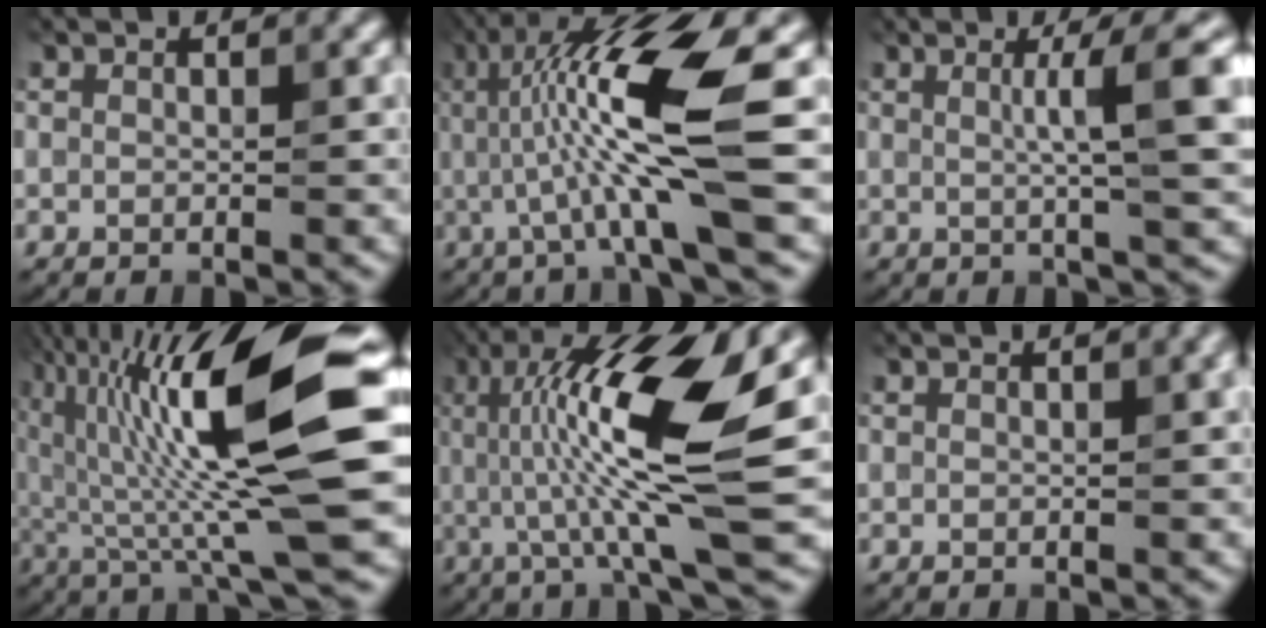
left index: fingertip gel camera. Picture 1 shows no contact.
{"total": 10.6, "force": [1.0, 1.4, 10.4], "torque": [-0.178, 0.000, 0.019]}
{"total": 5.4, "force": [0.9, 0.6, 5.3], "torque": [-0.081, 0.016, 0.014]}
{"total": 15.2, "force": [2.6, 2.1, 14.8], "torque": [-0.247, 0.021, 0.046]}
{"total": 12.7, "force": [1.7, 2.4, 12.4], "torque": [-0.216, 0.007, 0.033]}
{"total": 0.8, "force": [0.3, 0.3, 0.7], "torque": [-0.013, 0.004, 0.006]}